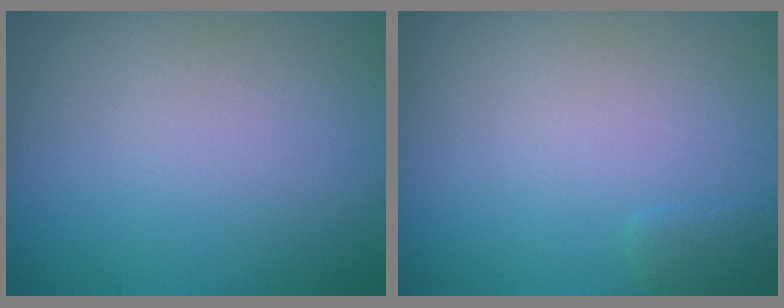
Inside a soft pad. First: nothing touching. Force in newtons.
{"total": 0.9, "press": 0.9, "slide": 0.1}